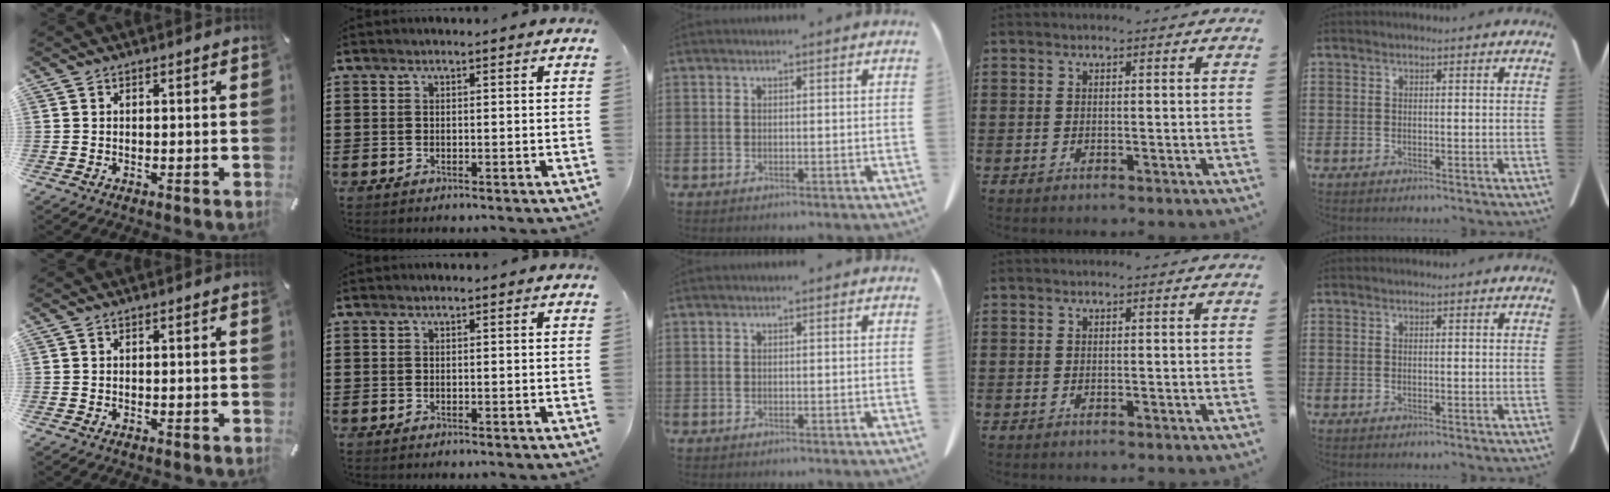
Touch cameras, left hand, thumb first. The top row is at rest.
{}